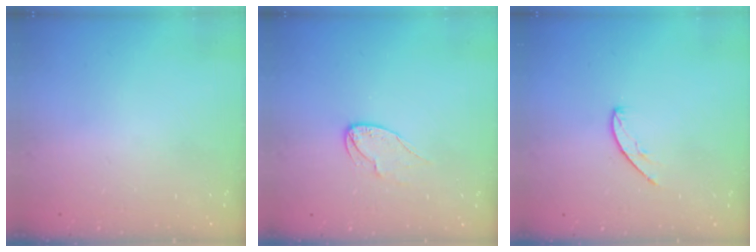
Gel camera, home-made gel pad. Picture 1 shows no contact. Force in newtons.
{"total": 6.0, "press": 6.0, "slide": 0.5}
{"total": 5.3, "press": 5.3, "slide": 0.5}